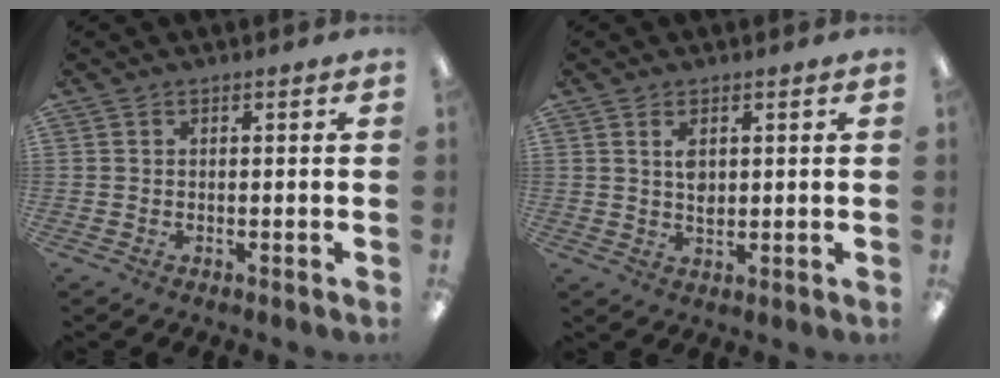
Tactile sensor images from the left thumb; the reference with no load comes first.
{"total": 3.5, "force": [1.4, 2.0, 2.5], "torque": [-0.040, -0.003, 0.021]}